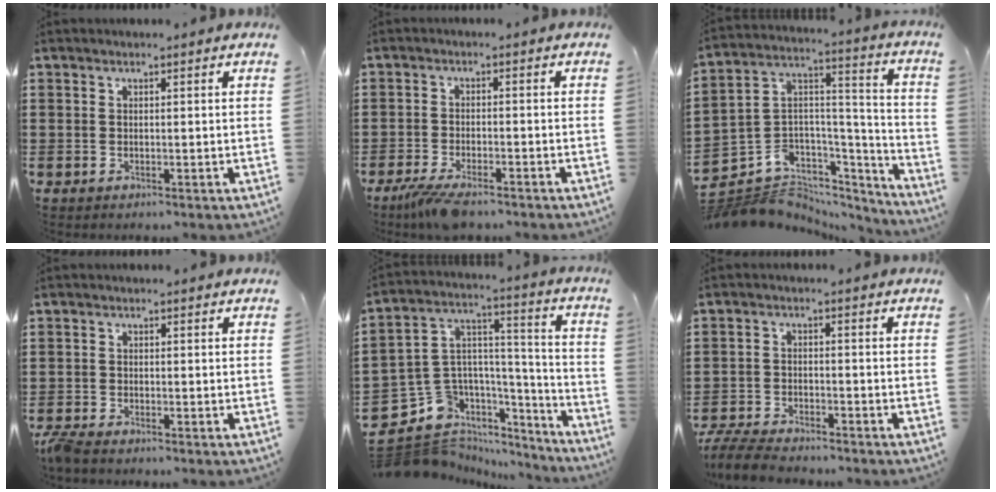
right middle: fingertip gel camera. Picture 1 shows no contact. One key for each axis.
{"total": 4.4, "fx": -3.5, "fy": 0.7, "fz": 2.5, "tx": -0.067, "ty": -0.011, "tz": -0.073}
{"total": 6.5, "fx": -5.1, "fy": 3.9, "fz": 0.3, "tx": -0.025, "ty": -0.011, "tz": -0.101}
{"total": 2.2, "fx": -2.1, "fy": 0.3, "fz": 0.8, "tx": -0.029, "ty": -0.002, "tz": -0.046}
{"total": 9.9, "fx": -6.8, "fy": 7.0, "fz": 1.6, "tx": -0.074, "ty": -0.004, "tz": -0.128}
{"total": 5.6, "fx": -5.4, "fy": 0.8, "fz": 1.4, "tx": -0.037, "ty": 0.002, "tz": -0.109}